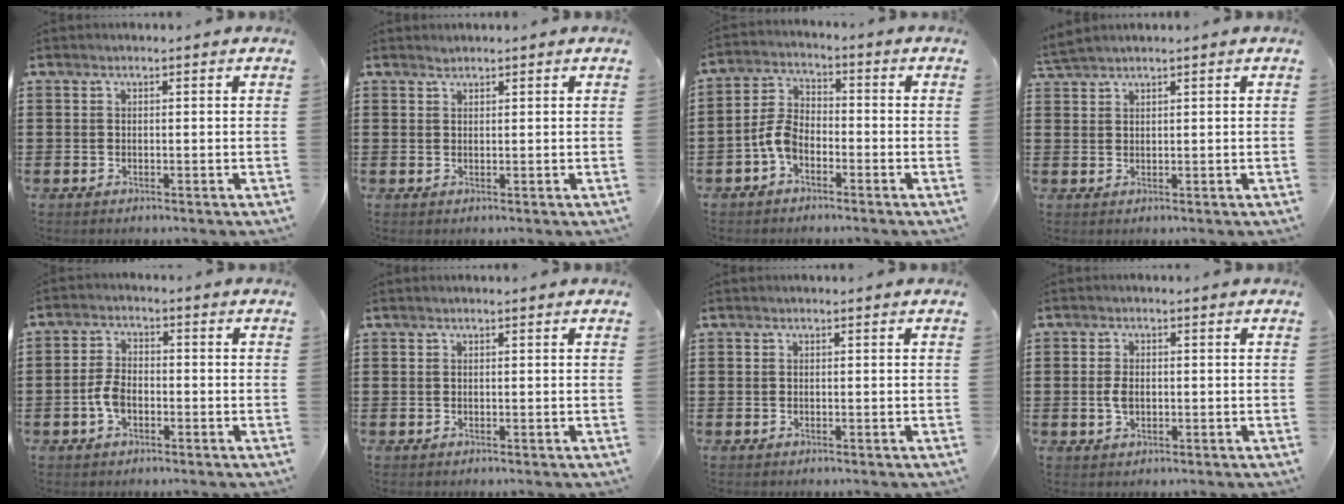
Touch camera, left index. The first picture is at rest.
{"total": 0.9, "force": [0.8, 0.2, 0.1], "torque": [-0.003, 0.001, 0.017]}
{"total": 5.3, "force": [-2.7, 3.0, 3.4], "torque": [-0.095, 0.005, -0.060]}
{"total": 1.8, "force": [1.7, -0.2, 0.5], "torque": [-0.014, 0.001, 0.035]}
{"total": 4.1, "force": [-1.2, 2.3, 3.1], "torque": [-0.083, -0.003, -0.030]}
{"total": 0.0}
{"total": 0.0}
{"total": 2.8, "force": [-0.1, 1.6, 2.3], "torque": [-0.059, -0.001, -0.007]}